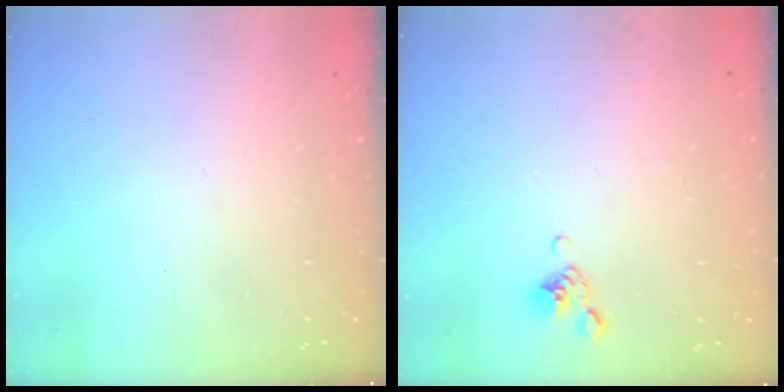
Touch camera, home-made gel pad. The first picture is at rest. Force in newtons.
{"total": 4.6, "press": 4.5, "slide": 0.9}